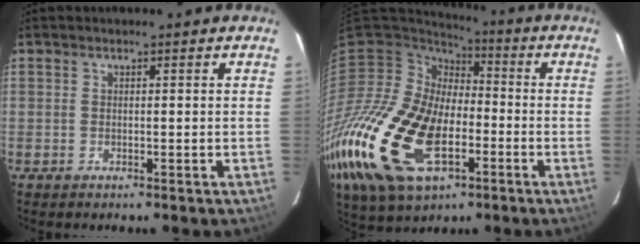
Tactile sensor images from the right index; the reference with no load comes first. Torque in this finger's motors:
{"motor_torque": [2.14, 0.00, 1.05, 0.21]}